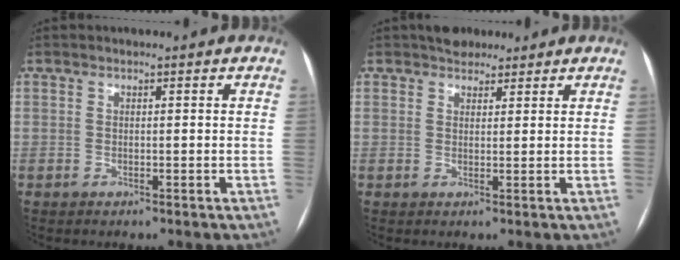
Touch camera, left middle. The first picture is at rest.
{"total": 3.6, "force": [2.9, 1.9, 1.0], "torque": [-0.013, 0.014, 0.045]}